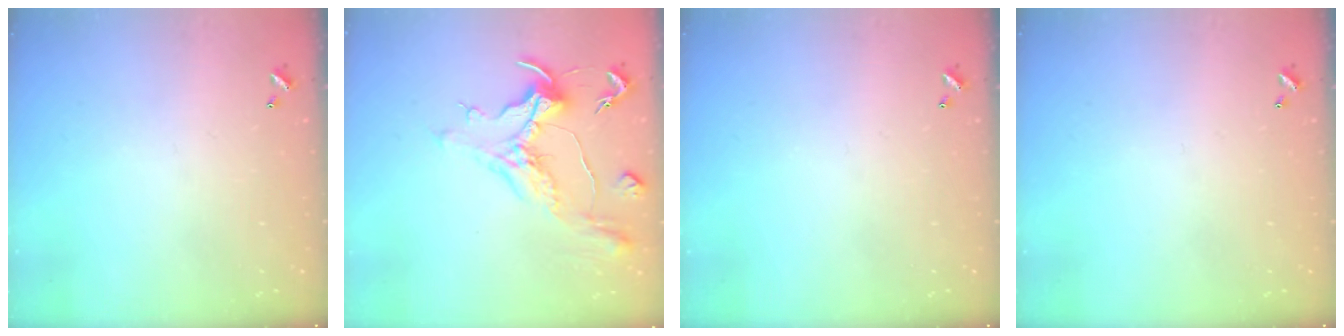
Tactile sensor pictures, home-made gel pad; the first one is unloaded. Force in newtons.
{"total": 1.6, "press": 1.5, "slide": 0.6}
{"total": 0.0}
{"total": 0.0}